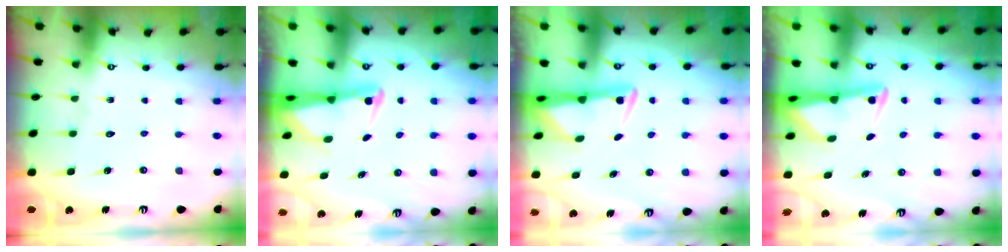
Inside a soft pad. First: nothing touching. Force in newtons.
{"total": 2.7, "press": 2.7, "slide": 0.5}
{"total": 2.9, "press": 2.8, "slide": 0.6}
{"total": 3.6, "press": 3.6, "slide": 0.5}